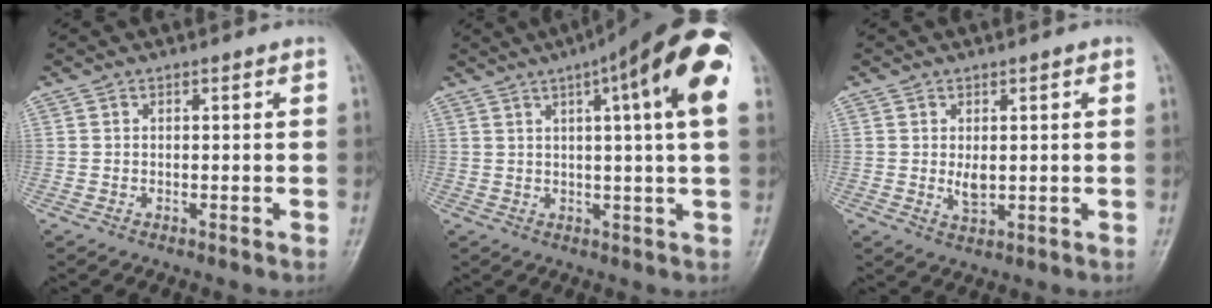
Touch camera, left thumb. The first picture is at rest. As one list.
[{"total": 16.3, "force": [6.4, 2.2, 14.9], "torque": [-0.206, 0.011, 0.080]}, {"total": 3.3, "force": [0.3, 1.8, 2.8], "torque": [-0.041, -0.007, 0.010]}]